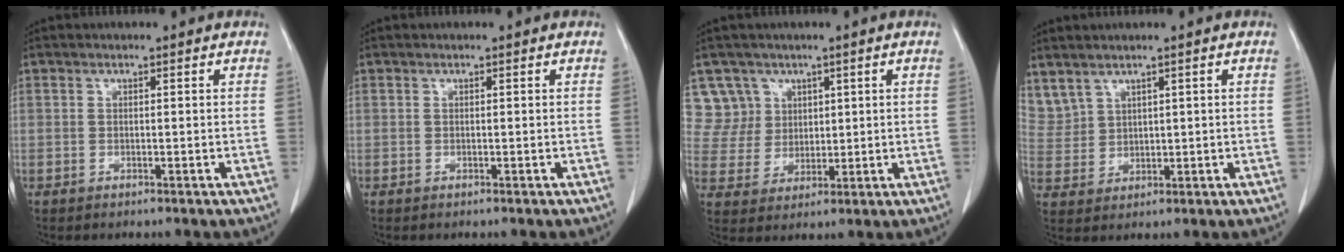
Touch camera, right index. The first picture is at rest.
{"total": 0.0}
{"total": 6.7, "force": [4.2, 5.2, -0.4], "torque": [0.013, 0.008, 0.094]}
{"total": 6.9, "force": [4.8, 4.3, 2.4], "torque": [-0.075, 0.016, 0.121]}